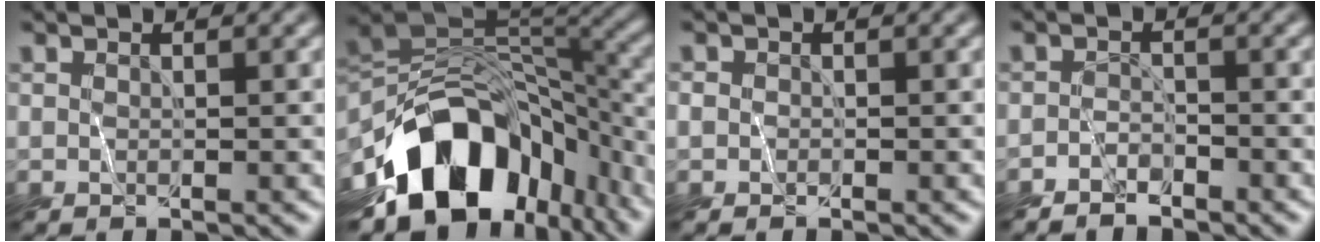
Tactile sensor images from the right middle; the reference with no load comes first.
{"total": 13.7, "force": [-7.7, 7.9, 8.0], "torque": [-0.133, 0.002, -0.127]}
{"total": 1.4, "force": [-0.2, 1.2, 0.7], "torque": [-0.005, 0.004, -0.011]}
{"total": 2.1, "force": [-2.1, 0.0, -0.1], "torque": [0.001, -0.001, -0.046]}